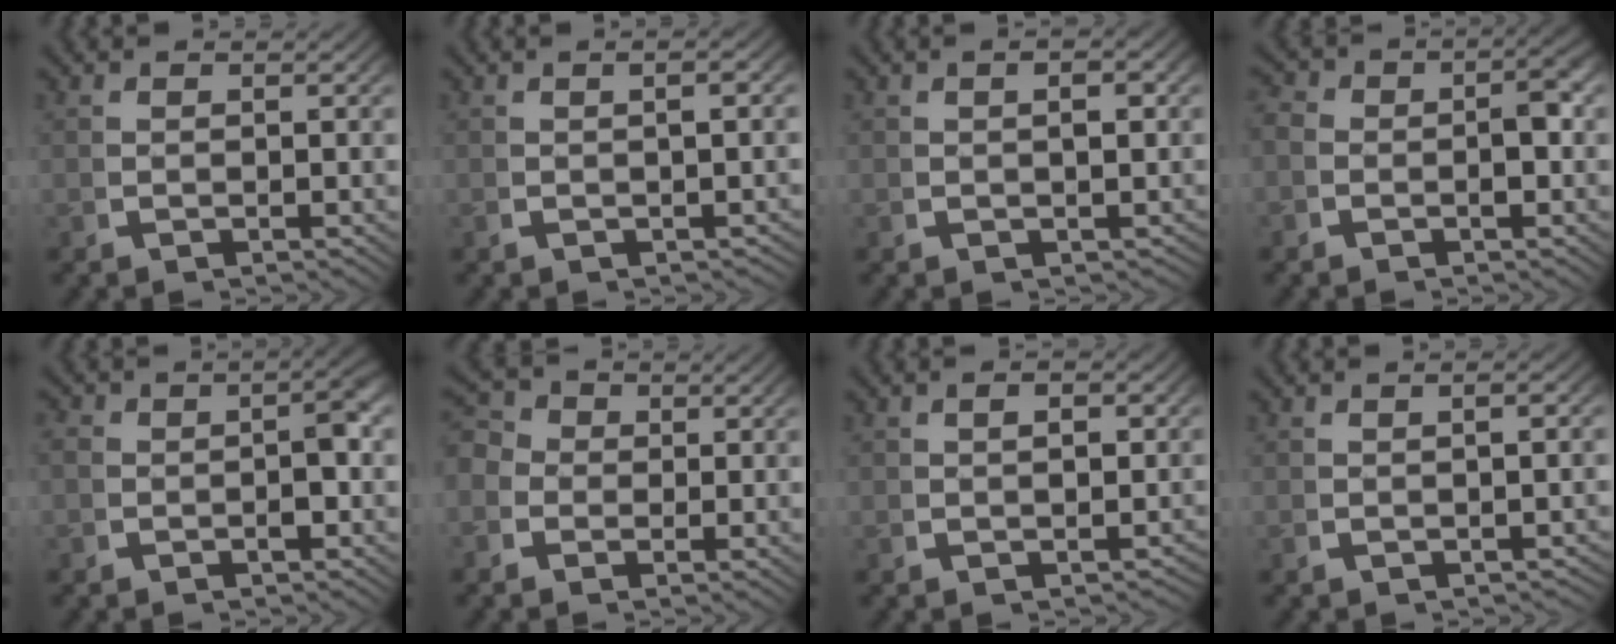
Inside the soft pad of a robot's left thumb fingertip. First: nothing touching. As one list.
[{"total": 1.6, "force": [-0.7, 0.3, 1.4], "torque": [-0.025, 0.002, -0.006]}, {"total": 1.7, "force": [0.0, 1.0, 1.4], "torque": [-0.018, 0.001, 0.002]}, {"total": 3.6, "force": [-0.6, 2.5, 2.5], "torque": [-0.041, -0.001, -0.017]}, {"total": 3.0, "force": [-0.4, 1.5, 2.5], "torque": [-0.033, 0.003, -0.010]}, {"total": 4.8, "force": [0.8, 4.1, 2.5], "torque": [-0.043, 0.000, 0.000]}, {"total": 1.9, "force": [-0.8, 1.1, 1.3], "torque": [-0.016, -0.003, -0.010]}, {"total": 1.6, "force": [-1.2, 0.3, 1.1], "torque": [-0.021, 0.001, -0.015]}]